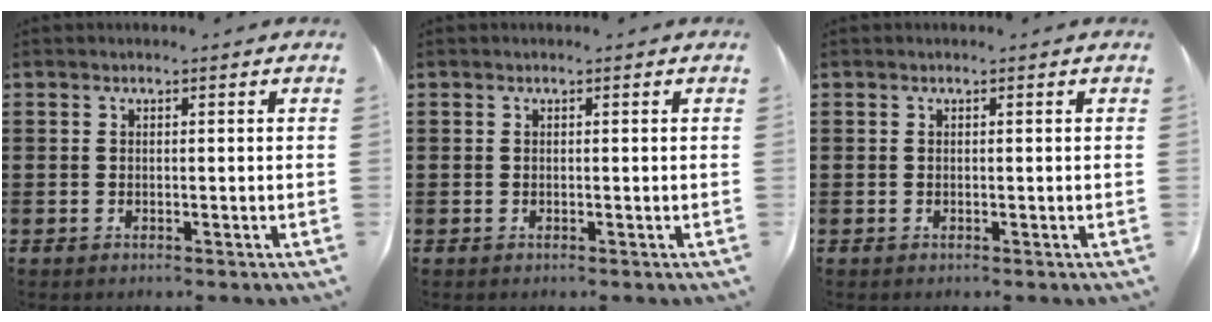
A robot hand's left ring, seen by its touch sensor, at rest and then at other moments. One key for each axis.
{"total": 0.0}
{"total": 0.0}